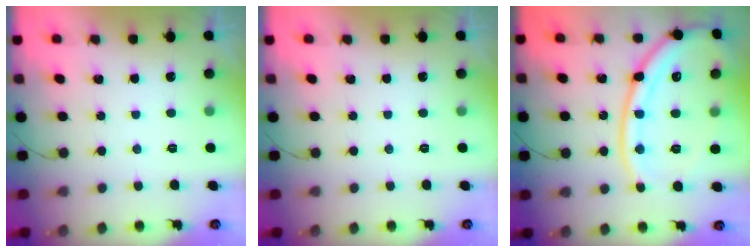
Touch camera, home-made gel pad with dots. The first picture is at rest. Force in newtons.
{"total": 0.0}
{"total": 19.5, "press": 19.5, "slide": 1.3}